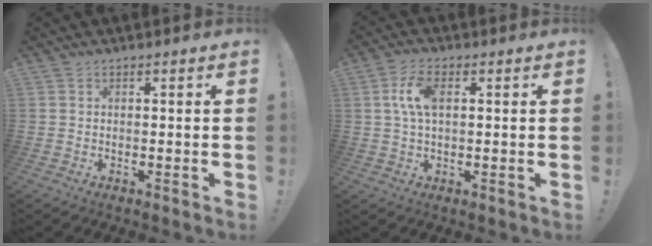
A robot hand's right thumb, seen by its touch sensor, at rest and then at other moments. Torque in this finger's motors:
{"motor_torque": [0.00, 0.00, 0.20, -0.19, 0.01]}